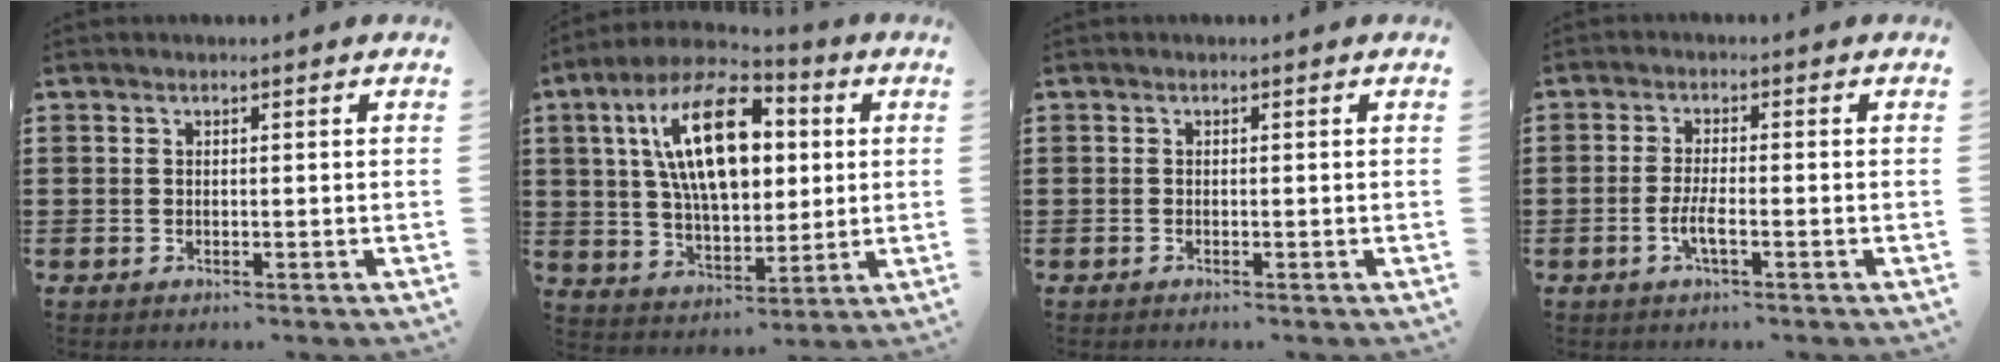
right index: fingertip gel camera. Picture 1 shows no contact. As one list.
[{"total": 16.4, "force": [4.9, 8.2, 13.3], "torque": [-0.272, 0.014, 0.081]}, {"total": 0.0}, {"total": 3.1, "force": [-1.3, 0.5, 2.8], "torque": [-0.062, -0.005, -0.028]}]